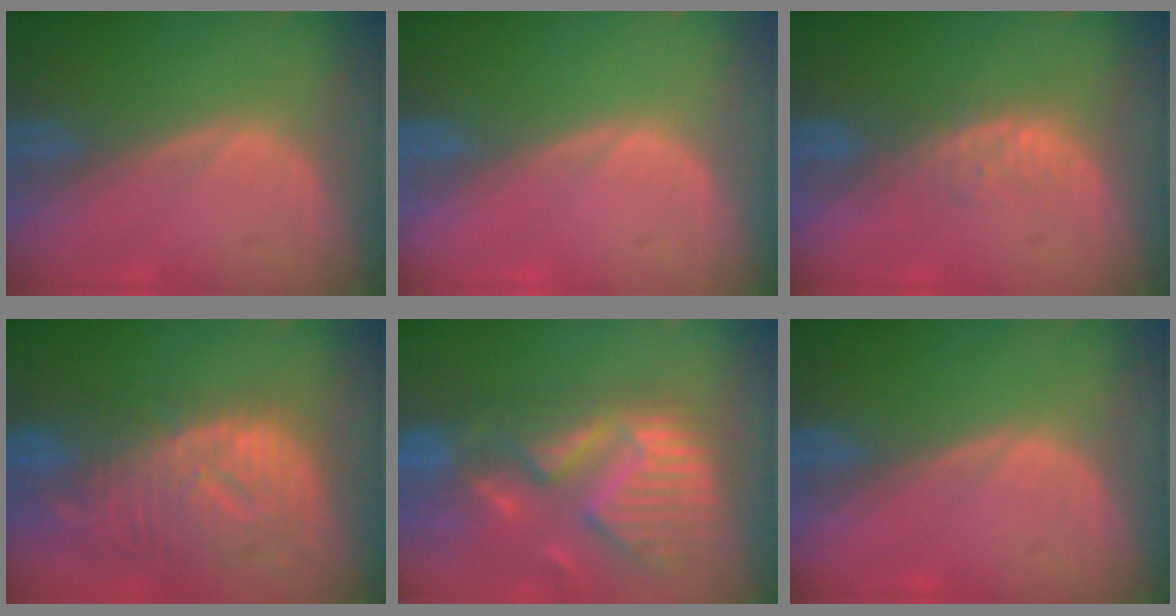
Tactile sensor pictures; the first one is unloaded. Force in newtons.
{"total": 0.0}
{"total": 2.8, "press": 2.8, "slide": 0.3}
{"total": 12.2, "press": 10.5, "slide": 6.1}
{"total": 13.9, "press": 11.7, "slide": 7.5}
{"total": 0.0}